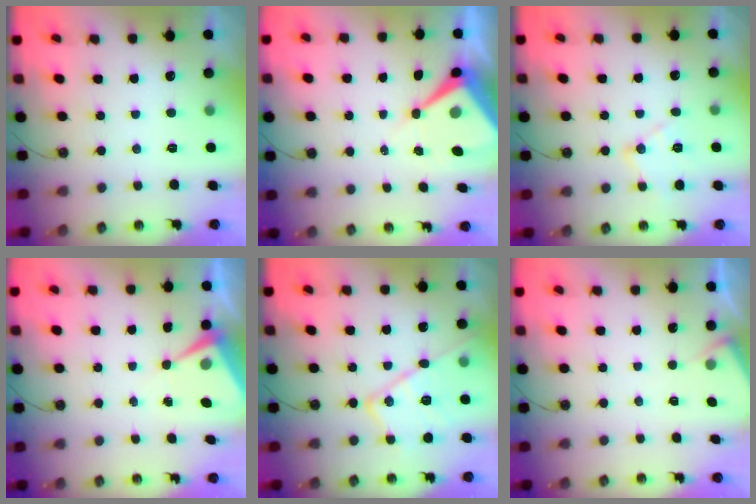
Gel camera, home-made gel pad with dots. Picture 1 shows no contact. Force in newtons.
{"total": 9.5, "press": 9.4, "slide": 1.0}
{"total": 11.5, "press": 11.5, "slide": 0.8}
{"total": 7.2, "press": 7.2, "slide": 0.4}
{"total": 16.5, "press": 16.5, "slide": 1.6}
{"total": 4.1, "press": 4.1, "slide": 0.2}